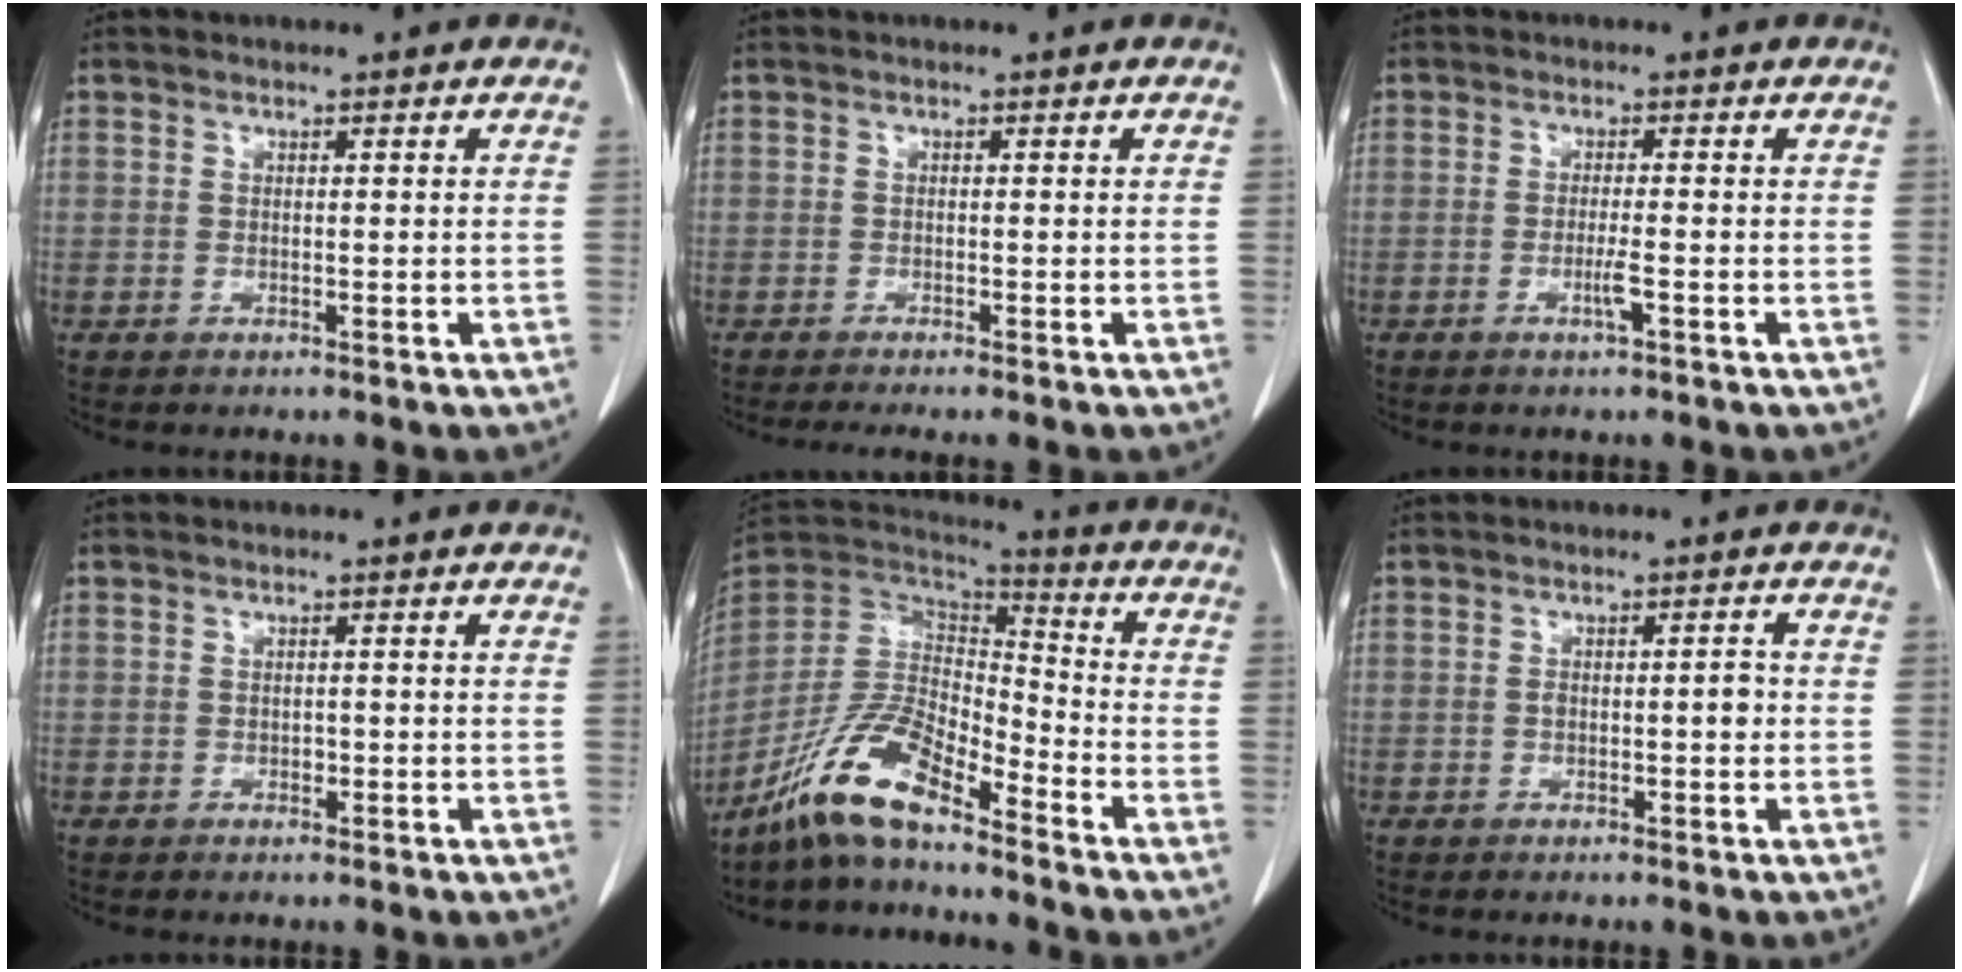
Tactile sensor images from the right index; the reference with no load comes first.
{"total": 2.8, "force": [-2.4, -0.2, 1.5], "torque": [-0.017, -0.004, -0.037]}
{"total": 2.4, "force": [-1.0, -0.2, 2.2], "torque": [-0.043, -0.004, -0.020]}
{"total": 0.6, "force": [-0.2, 0.4, 0.4], "torque": [-0.006, 0.002, -0.004]}
{"total": 12.5, "force": [-9.4, 2.7, 7.7], "torque": [-0.160, 0.012, -0.179]}
{"total": 2.3, "force": [-0.3, 0.8, 2.1], "torque": [-0.032, 0.002, -0.004]}